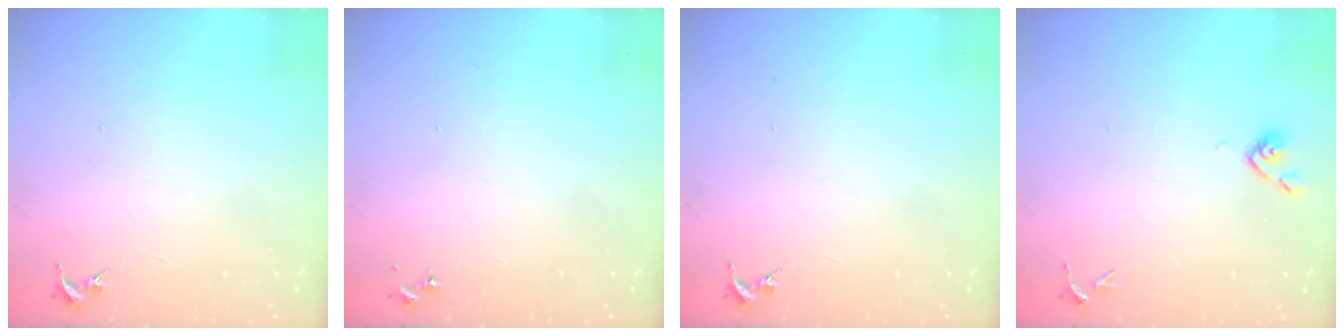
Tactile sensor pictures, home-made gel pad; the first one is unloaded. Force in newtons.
{"total": 0.0}
{"total": 0.0}
{"total": 3.8, "press": 3.7, "slide": 0.8}